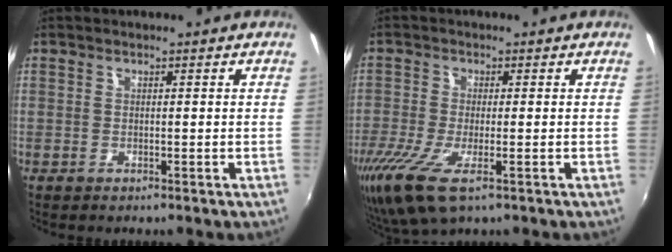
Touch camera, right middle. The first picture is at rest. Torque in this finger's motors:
{"motor_torque": [1.37, -0.77, 0.55, 0.21]}